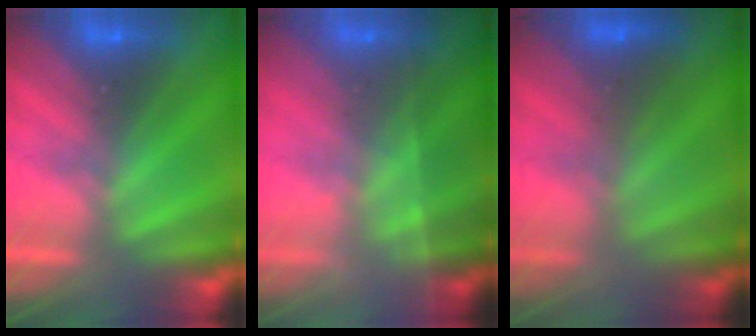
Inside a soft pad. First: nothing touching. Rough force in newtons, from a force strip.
{"total": 1.7}
{"total": 2.5}